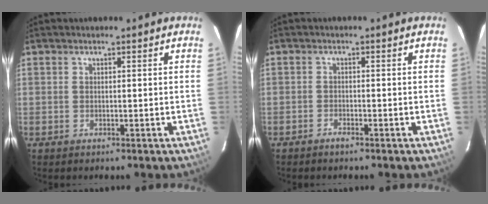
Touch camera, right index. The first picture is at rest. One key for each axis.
{"total": 1.2, "fx": -1.2, "fy": 0.3, "fz": 0.4, "tx": -0.014, "ty": 0.000, "tz": -0.025}